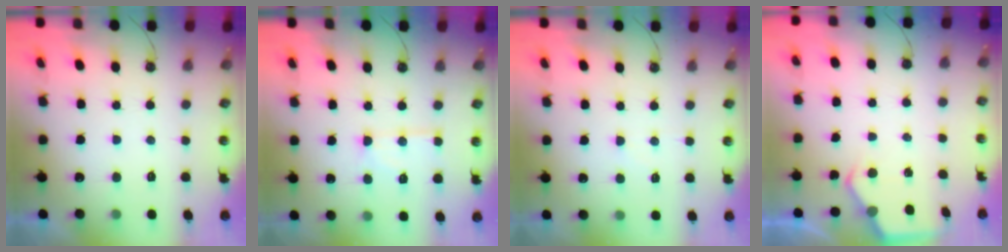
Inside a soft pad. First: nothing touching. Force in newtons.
{"total": 10.7, "press": 10.6, "slide": 0.9}
{"total": 3.7, "press": 3.6, "slide": 0.6}
{"total": 3.9, "press": 3.9, "slide": 0.4}